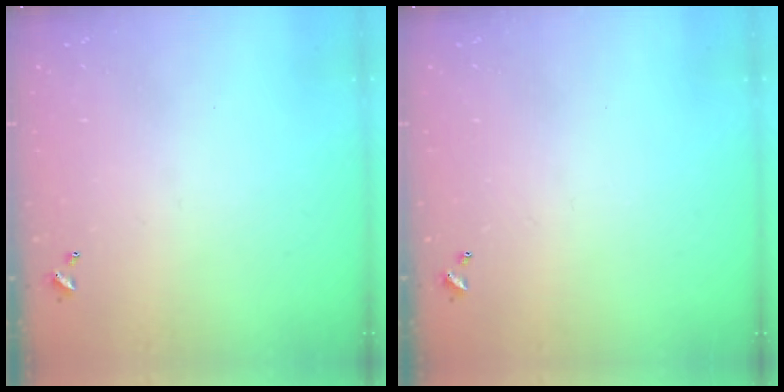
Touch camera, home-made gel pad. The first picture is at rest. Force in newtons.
{"total": 0.0}